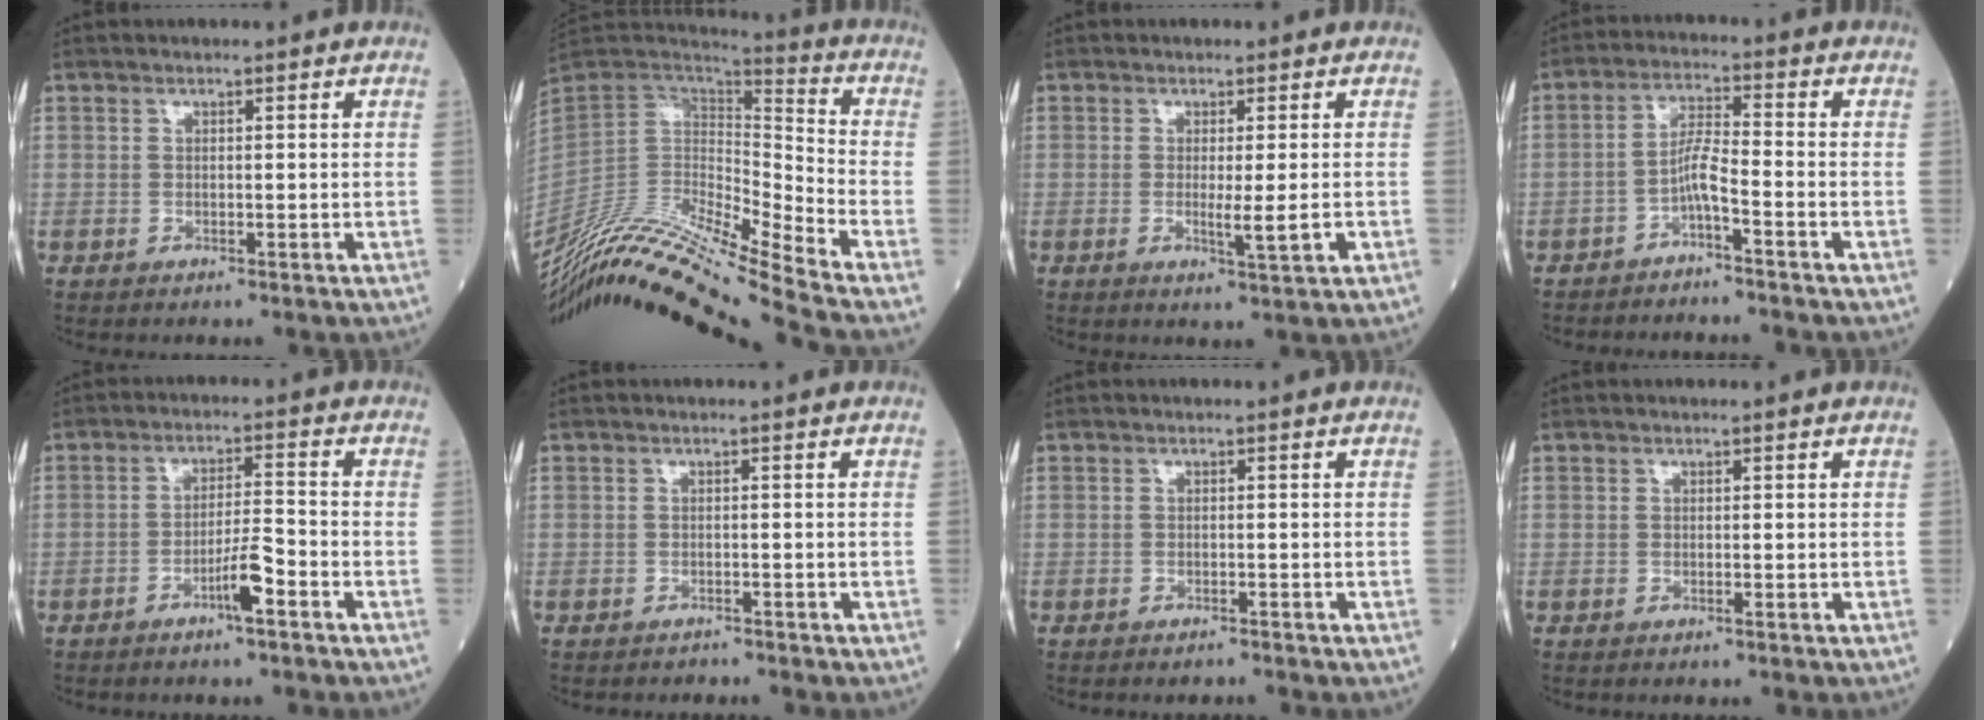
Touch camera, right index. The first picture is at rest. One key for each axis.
{"total": 25.1, "fx": -22.4, "fy": -1.4, "fz": 11.2, "tx": -0.233, "ty": -0.018, "tz": -0.397}
{"total": 3.6, "fx": -0.7, "fy": -0.2, "fz": 3.6, "tx": -0.058, "ty": -0.010, "tz": -0.011}
{"total": 4.5, "fx": -2.8, "fy": -0.1, "fz": 3.6, "tx": -0.068, "ty": 0.008, "tz": -0.056}
{"total": 4.8, "fx": -2.7, "fy": 0.1, "fz": 3.9, "tx": -0.068, "ty": 0.001, "tz": -0.050}
{"total": 1.1, "fx": -1.0, "fy": 0.2, "fz": -0.3, "tx": 0.003, "ty": -0.004, "tz": -0.018}
{"total": 1.1, "fx": -1.0, "fy": 0.1, "fz": 0.2, "tx": -0.005, "ty": -0.002, "tz": -0.014}
{"total": 0.0}